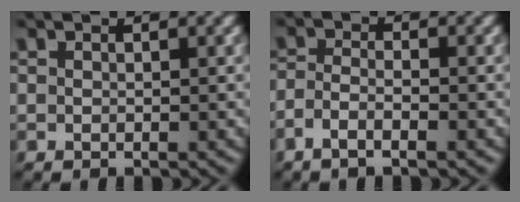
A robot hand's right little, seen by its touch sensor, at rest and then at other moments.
{"total": 2.5, "force": [-1.7, 0.7, 1.7], "torque": [-0.036, -0.013, -0.027]}